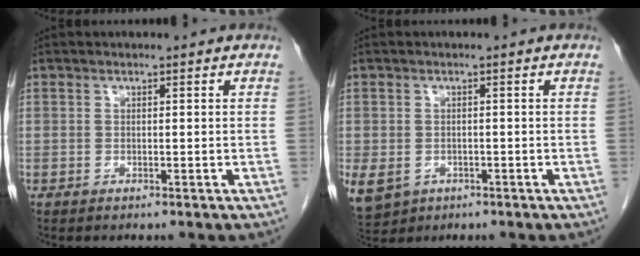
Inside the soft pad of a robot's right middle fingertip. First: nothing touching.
{"total": 11.2, "force": [-4.4, 9.3, 4.6], "torque": [-0.143, -0.007, -0.054]}